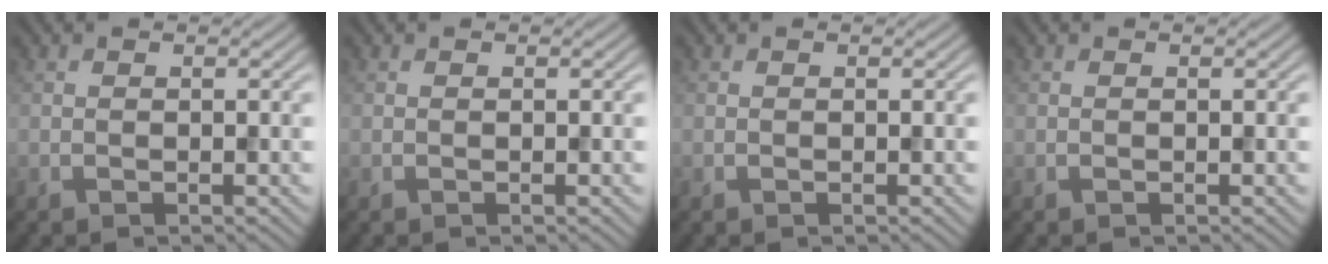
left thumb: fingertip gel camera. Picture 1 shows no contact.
{"total": 0.0}
{"total": 0.0}
{"total": 0.0}